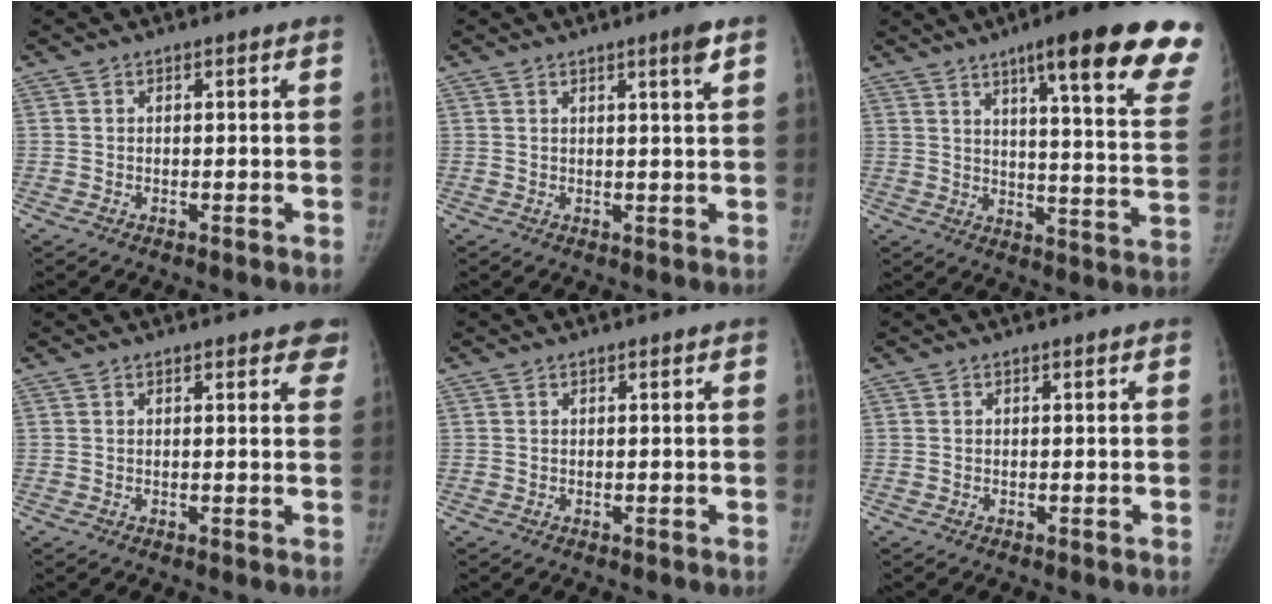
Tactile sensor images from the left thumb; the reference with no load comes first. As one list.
[{"total": 2.8, "force": [1.6, -0.2, 2.3], "torque": [-0.034, -0.011, 0.026]}, {"total": 24.5, "force": [15.3, 4.0, 18.7], "torque": [-0.219, -0.059, 0.194]}, {"total": 4.4, "force": [3.1, 1.7, 2.6], "torque": [0.000, -0.006, 0.027]}, {"total": 0.0}, {"total": 0.0}]